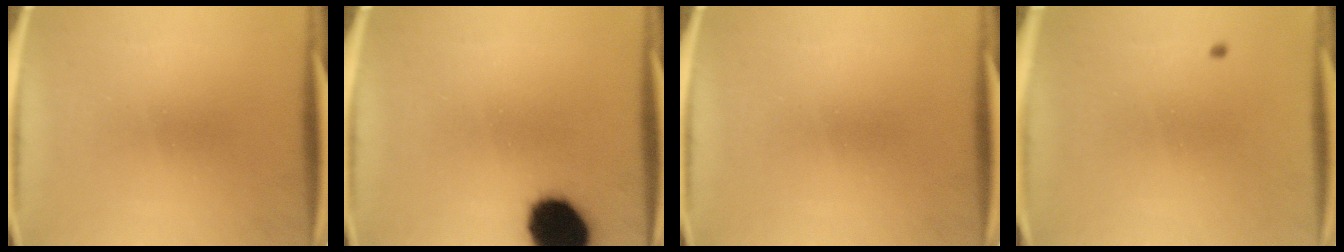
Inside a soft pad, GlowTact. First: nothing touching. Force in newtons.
{"total": 15.7}
{"total": 0.0}
{"total": 0.6}